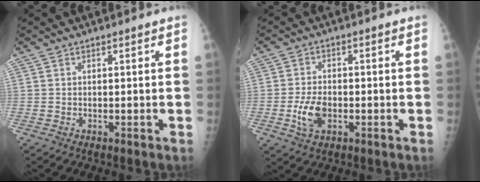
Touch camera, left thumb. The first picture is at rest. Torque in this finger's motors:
{"motor_torque": [-0.24, 0.64, 0.42, -0.02, 0.05]}